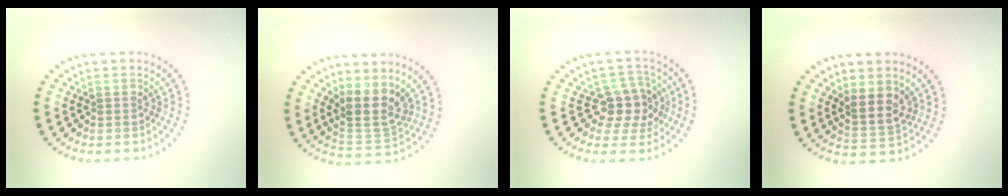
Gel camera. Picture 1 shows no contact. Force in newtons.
{"total": 3.9, "press": 3.0, "slide": 2.4}
{"total": 3.6, "press": 3.3, "slide": 1.5}
{"total": 3.0, "press": 2.5, "slide": 1.6}